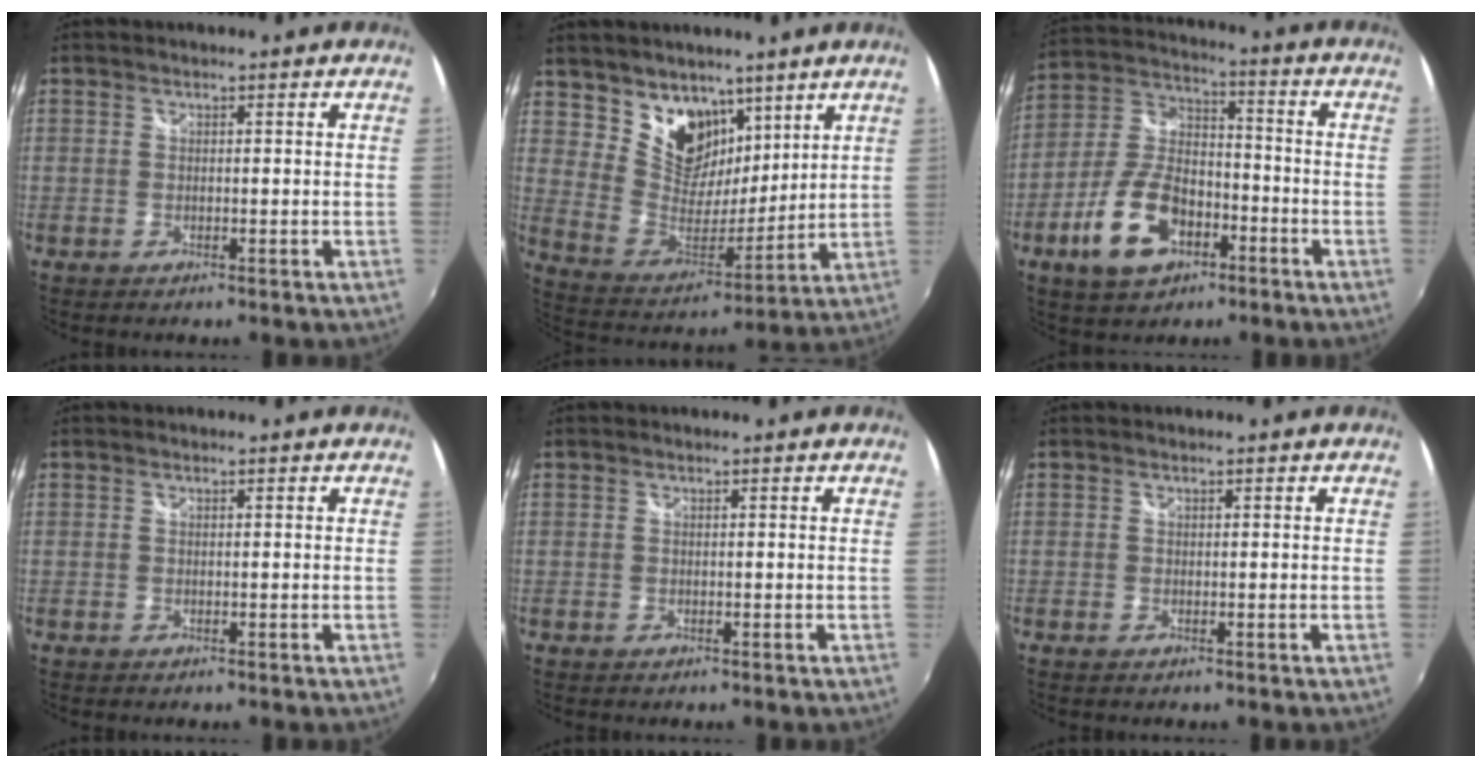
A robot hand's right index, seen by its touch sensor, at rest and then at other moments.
{"total": 13.5, "force": [8.6, 9.1, 5.1], "torque": [-0.100, -0.008, 0.168]}
{"total": 14.0, "force": [-6.5, 8.0, 9.5], "torque": [-0.199, 0.014, -0.111]}
{"total": 0.0}
{"total": 0.0}
{"total": 0.0}